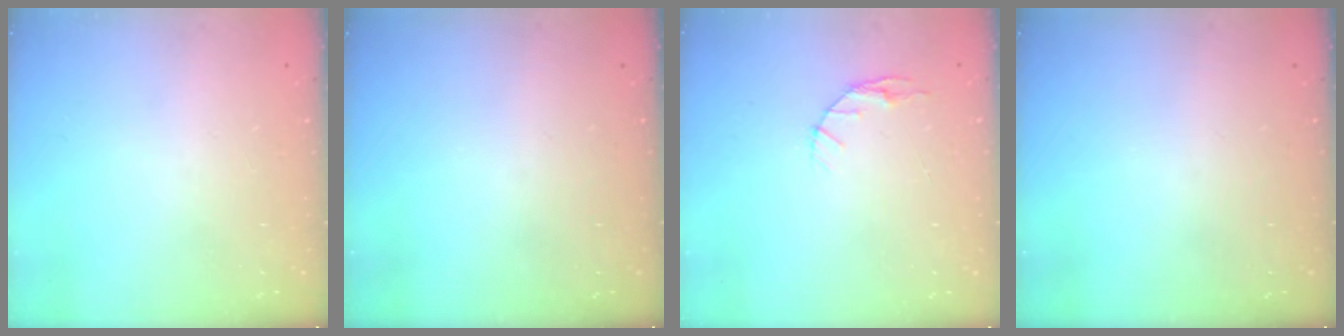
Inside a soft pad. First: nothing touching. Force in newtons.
{"total": 0.0}
{"total": 5.0, "press": 4.9, "slide": 0.6}
{"total": 0.0}